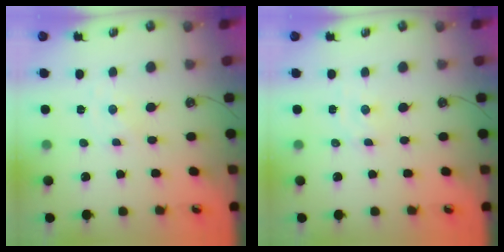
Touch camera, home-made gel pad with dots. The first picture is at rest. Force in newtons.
{"total": 2.0, "press": 2.0, "slide": 0.3}